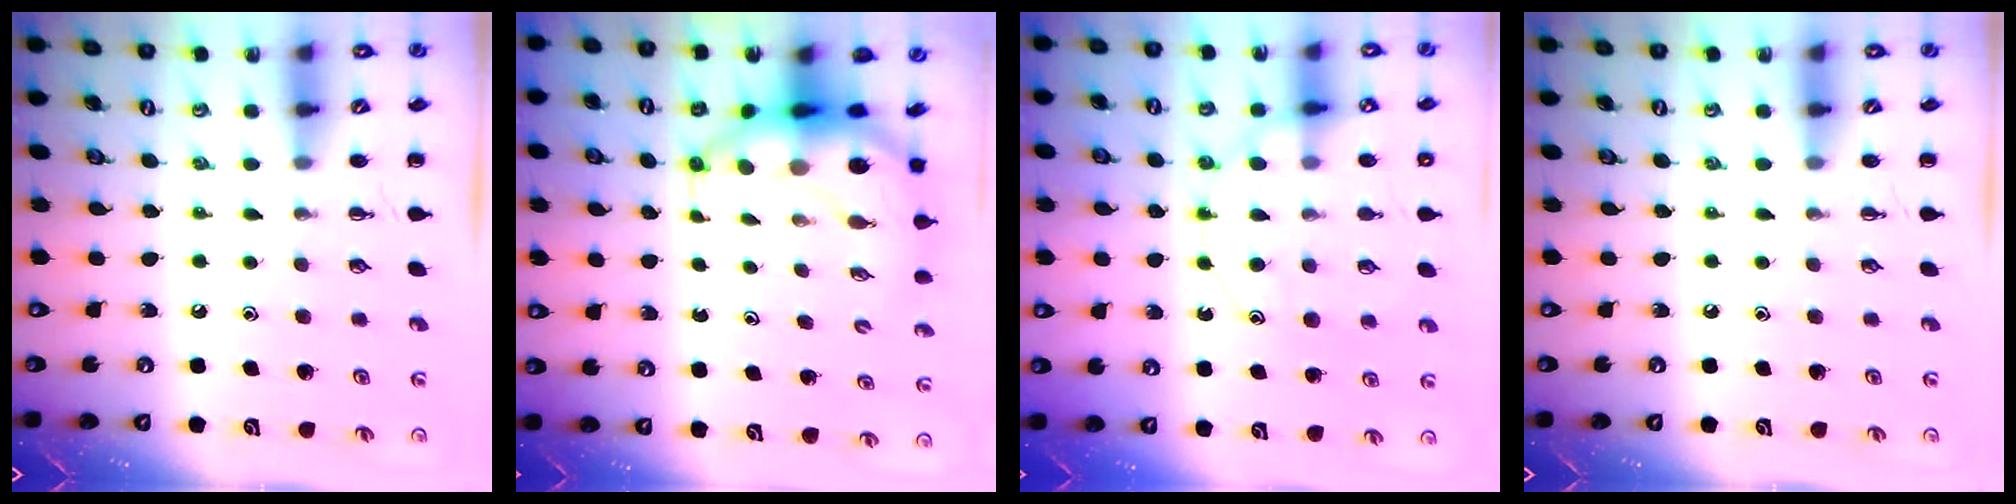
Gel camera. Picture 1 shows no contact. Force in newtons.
{"total": 7.7, "press": 7.5, "slide": 1.7}
{"total": 13.1, "press": 13.0, "slide": 1.4}
{"total": 0.0}